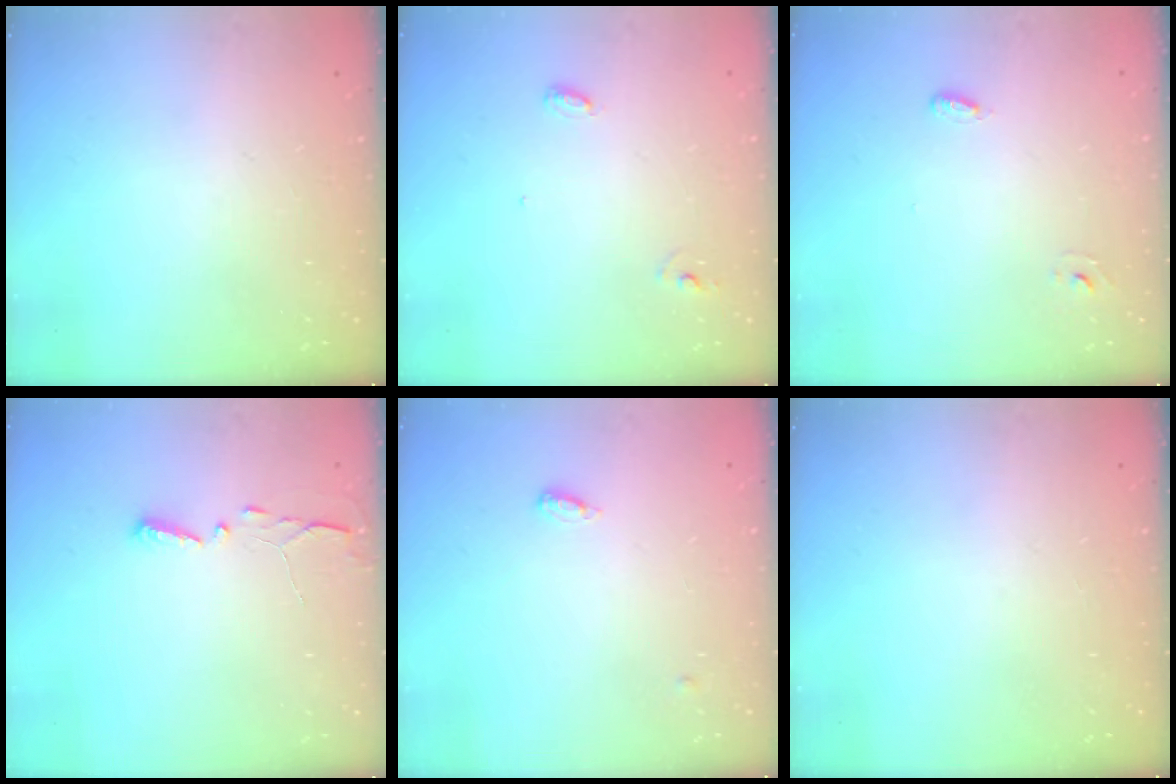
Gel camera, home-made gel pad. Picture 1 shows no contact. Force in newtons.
{"total": 4.5, "press": 4.5, "slide": 0.4}
{"total": 2.6, "press": 2.5, "slide": 0.6}
{"total": 2.9, "press": 2.9, "slide": 0.4}
{"total": 4.0, "press": 3.9, "slide": 0.7}
{"total": 0.0}